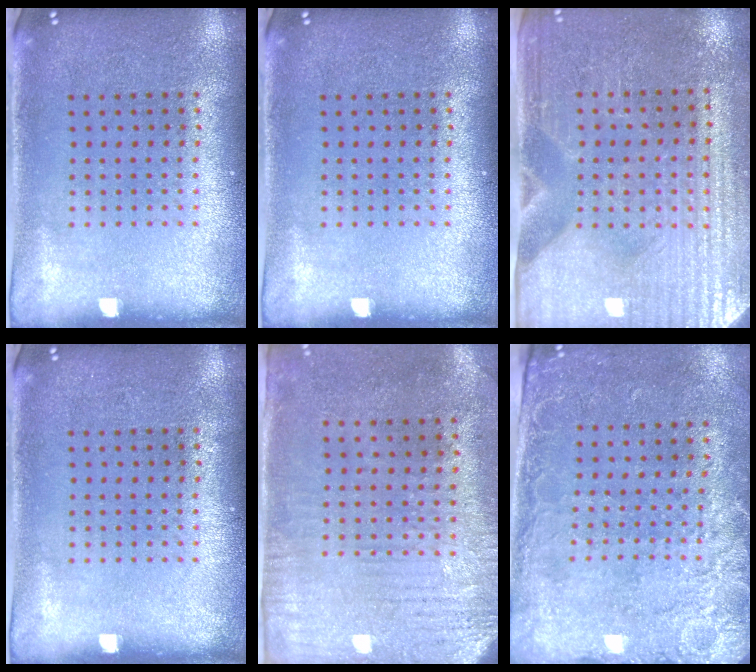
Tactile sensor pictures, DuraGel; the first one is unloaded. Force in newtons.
{"total": 0.0}
{"total": 3.6, "press": 3.4, "slide": 1.2}
{"total": 0.0}
{"total": 3.0, "press": 2.4, "slide": 1.8}
{"total": 2.7, "press": 2.2, "slide": 1.5}